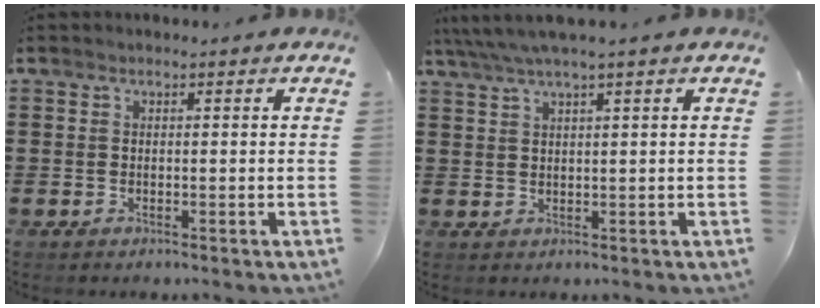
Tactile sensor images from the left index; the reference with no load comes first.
{"total": 2.9, "force": [2.0, -0.2, 2.1], "torque": [-0.044, 0.001, 0.035]}